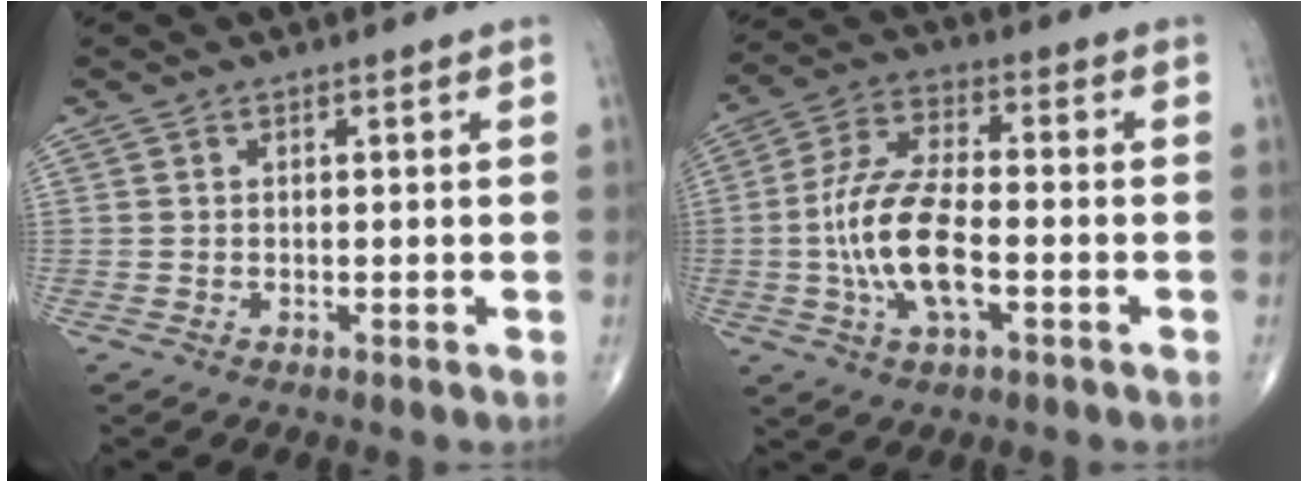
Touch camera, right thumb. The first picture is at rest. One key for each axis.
{"total": 13.3, "fx": -2.7, "fy": 5.7, "fz": 11.7, "tx": -0.239, "ty": 0.020, "tz": -0.053}